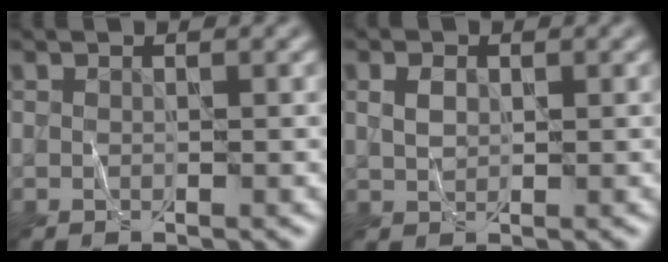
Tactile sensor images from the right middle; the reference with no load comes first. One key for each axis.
{"total": 1.6, "fx": 0.4, "fy": 1.2, "fz": 1.0, "tx": -0.022, "ty": 0.003, "tz": 0.010}